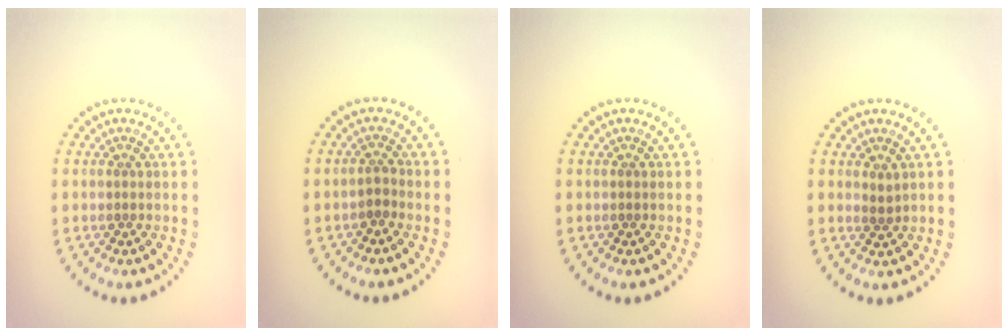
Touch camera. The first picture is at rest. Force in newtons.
{"total": 1.3, "press": 0.9, "slide": 0.9}
{"total": 0.0}
{"total": 0.8, "press": 0.7, "slide": 0.3}